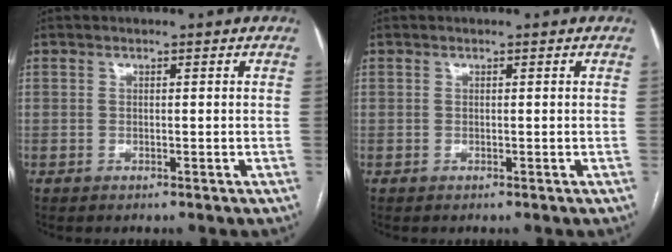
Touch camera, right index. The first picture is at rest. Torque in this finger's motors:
{"motor_torque": [0.00, 0.00, 0.00, 0.00]}